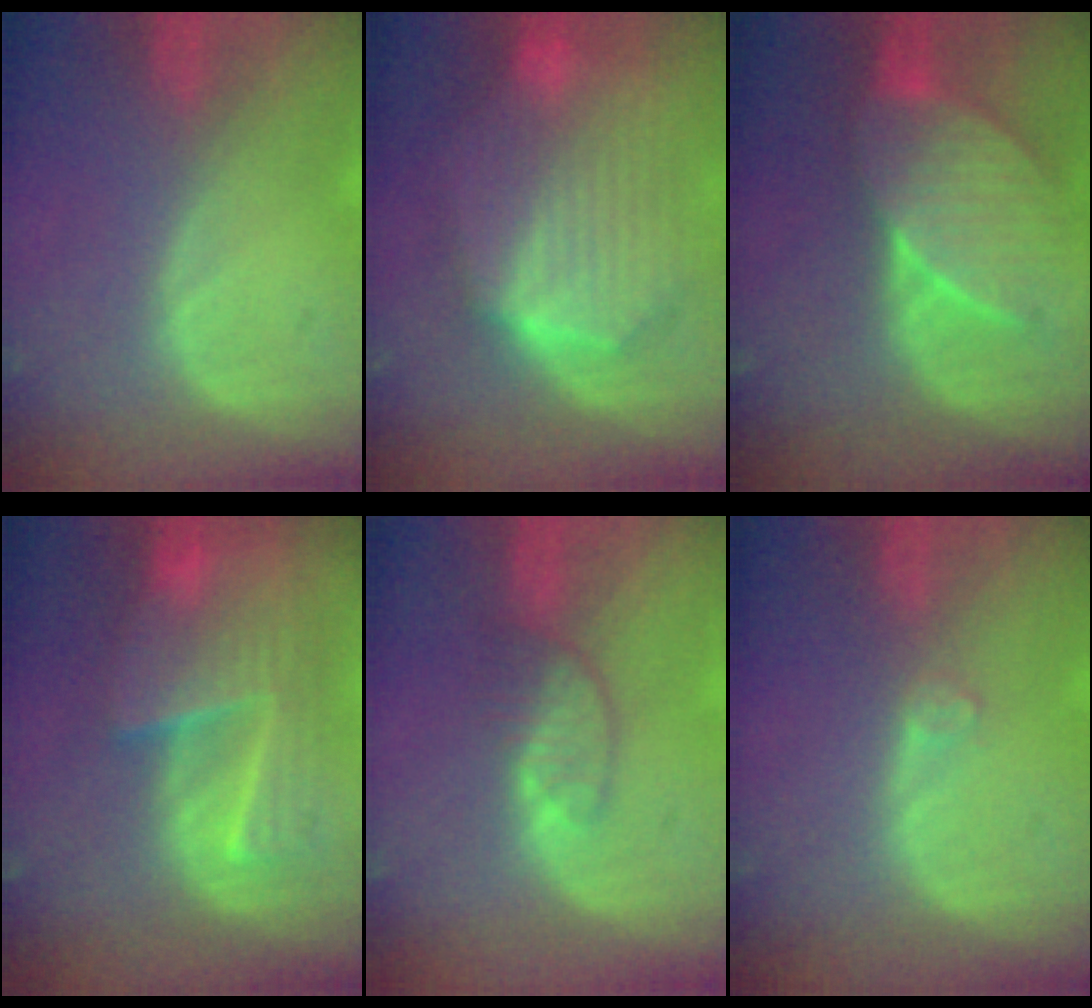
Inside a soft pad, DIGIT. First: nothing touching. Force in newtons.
{"total": 10.7, "press": 10.7, "slide": 0.7}
{"total": 7.7, "press": 7.7, "slide": 0.4}
{"total": 8.8, "press": 8.3, "slide": 2.9}
{"total": 3.5, "press": 3.4, "slide": 0.9}
{"total": 1.2, "press": 1.2, "slide": 0.3}